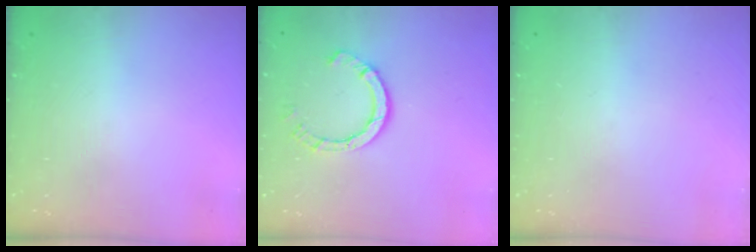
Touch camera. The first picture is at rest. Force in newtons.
{"total": 6.8, "press": 6.7, "slide": 0.7}
{"total": 0.0}